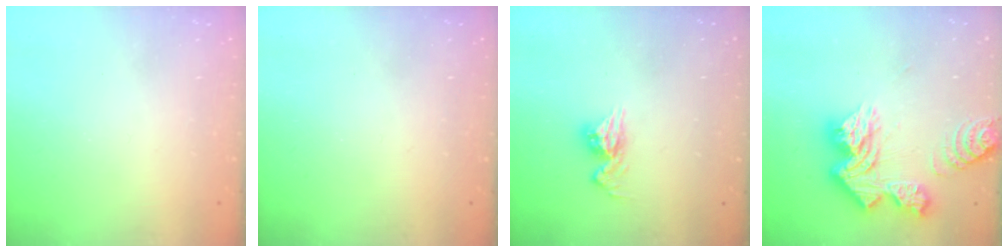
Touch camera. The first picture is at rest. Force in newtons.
{"total": 0.0}
{"total": 9.4, "press": 9.4, "slide": 0.9}
{"total": 20.1, "press": 20.0, "slide": 1.8}